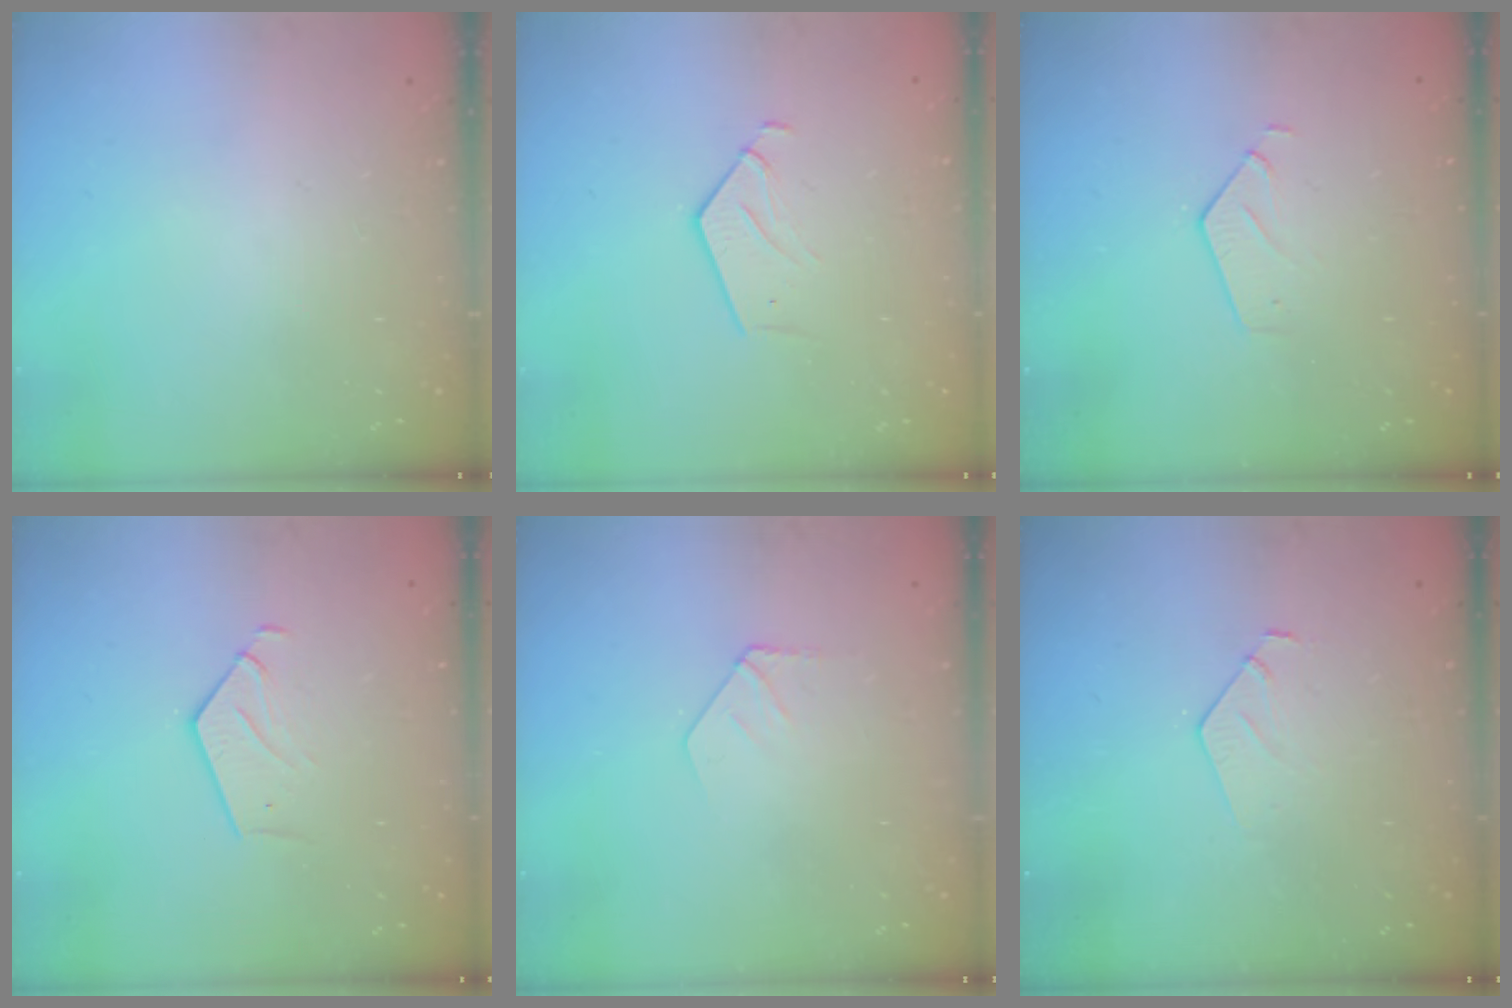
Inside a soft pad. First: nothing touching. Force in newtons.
{"total": 3.9, "press": 3.9, "slide": 0.2}
{"total": 2.6, "press": 2.6, "slide": 0.2}
{"total": 2.8, "press": 2.8, "slide": 0.2}
{"total": 4.1, "press": 4.1, "slide": 0.3}
{"total": 6.0, "press": 6.0, "slide": 0.5}